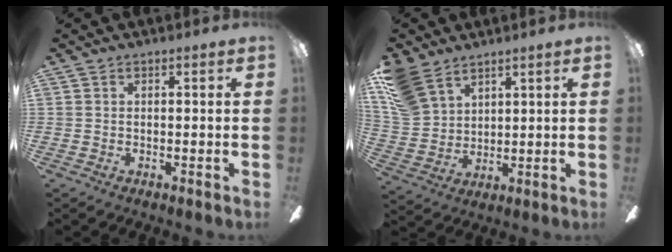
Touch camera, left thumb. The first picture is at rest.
{"total": 11.4, "force": [8.1, 6.4, 4.9], "torque": [-0.130, -0.022, 0.163]}